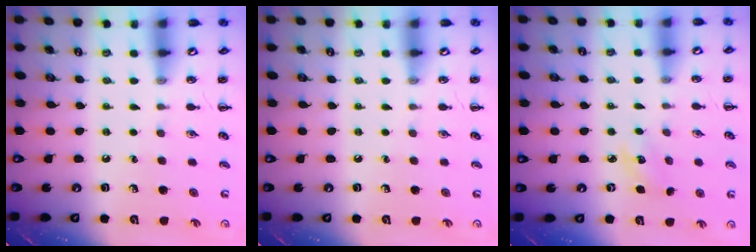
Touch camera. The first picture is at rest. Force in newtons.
{"total": 0.0}
{"total": 4.4, "press": 4.3, "slide": 1.1}